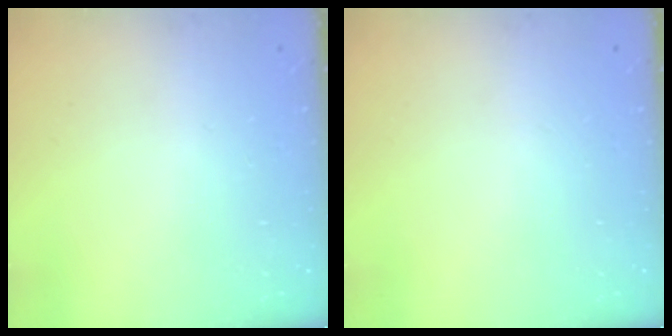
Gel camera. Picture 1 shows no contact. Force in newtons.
{"total": 0.0}